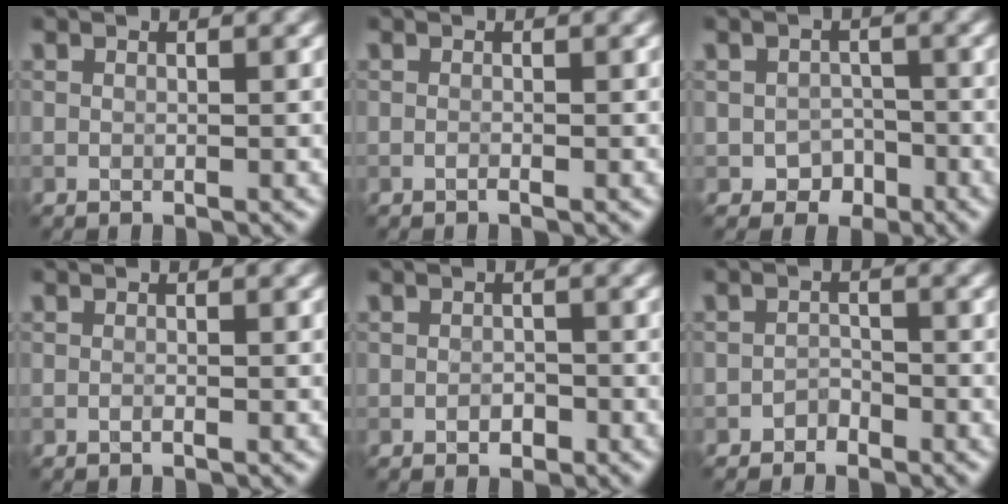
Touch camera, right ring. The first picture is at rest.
{"total": 0.0}
{"total": 2.1, "force": [-1.2, 1.8, 0.2], "torque": [0.012, 0.007, -0.022]}
{"total": 0.0}
{"total": 1.0, "force": [-0.5, 0.7, 0.5], "torque": [-0.008, 0.001, -0.010]}
{"total": 1.2, "force": [-1.0, 0.6, 0.0], "torque": [0.002, 0.008, -0.021]}